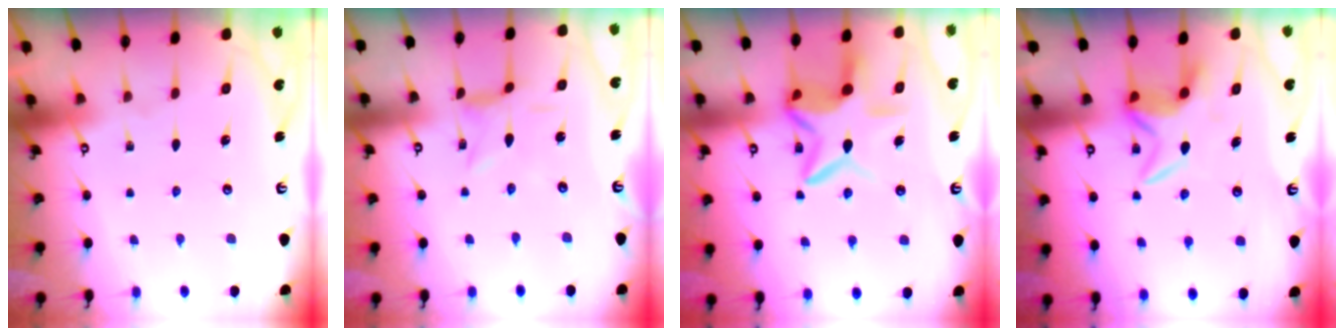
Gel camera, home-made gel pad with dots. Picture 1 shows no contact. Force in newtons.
{"total": 0.6, "press": 0.5, "slide": 0.3}
{"total": 11.0, "press": 11.0, "slide": 1.0}
{"total": 5.6, "press": 5.6, "slide": 0.4}